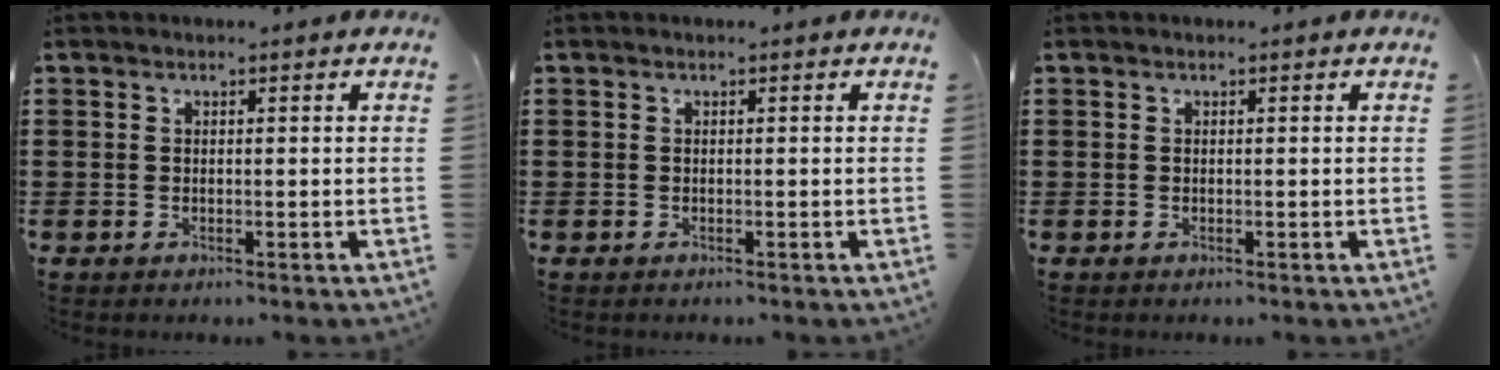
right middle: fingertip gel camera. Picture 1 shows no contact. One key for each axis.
{"total": 0.0}
{"total": 0.0}